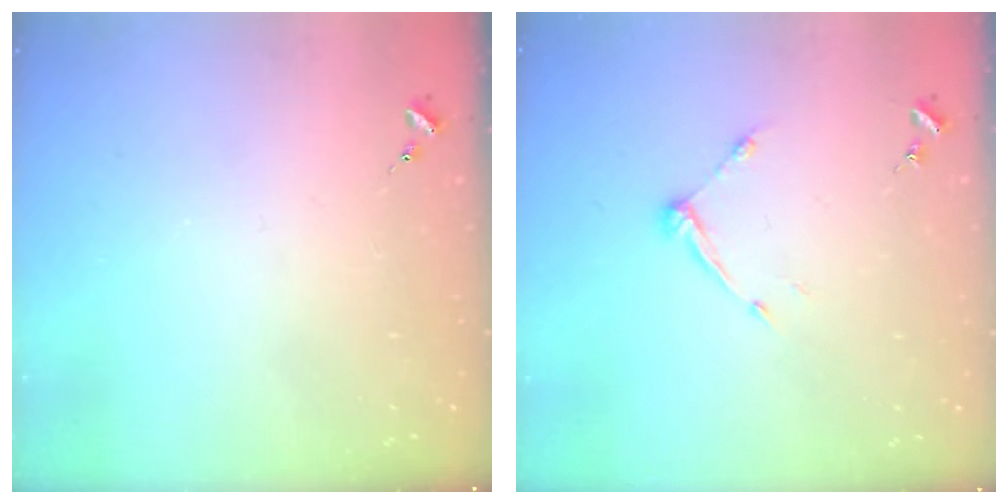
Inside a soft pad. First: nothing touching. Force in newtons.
{"total": 7.3, "press": 7.3, "slide": 0.5}